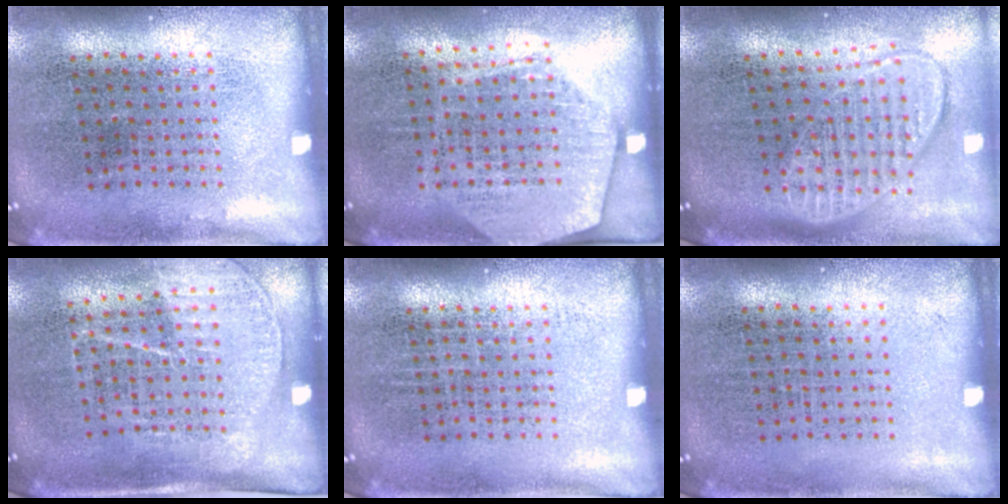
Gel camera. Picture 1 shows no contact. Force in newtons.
{"total": 1.9, "press": 1.7, "slide": 0.9}
{"total": 1.9, "press": 1.5, "slide": 1.1}
{"total": 1.5, "press": 1.3, "slide": 0.8}
{"total": 0.0}
{"total": 0.0}